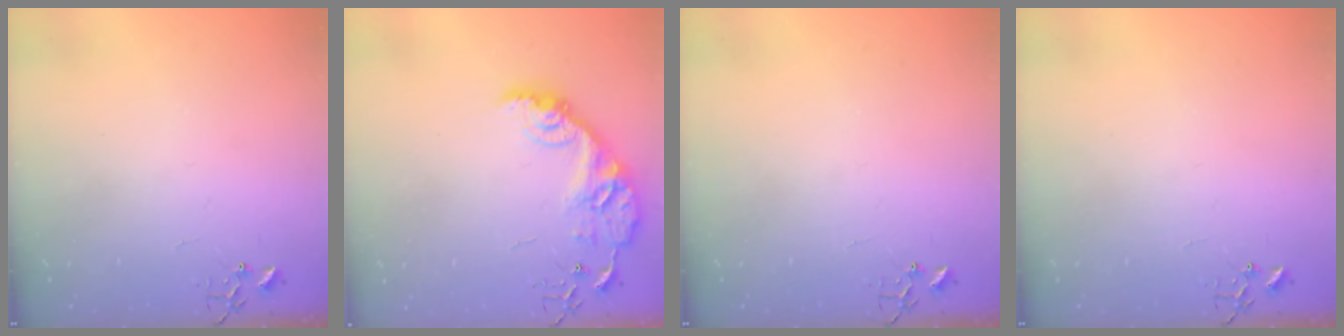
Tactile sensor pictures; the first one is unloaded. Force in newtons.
{"total": 14.5, "press": 14.5, "slide": 1.0}
{"total": 0.0}
{"total": 0.0}